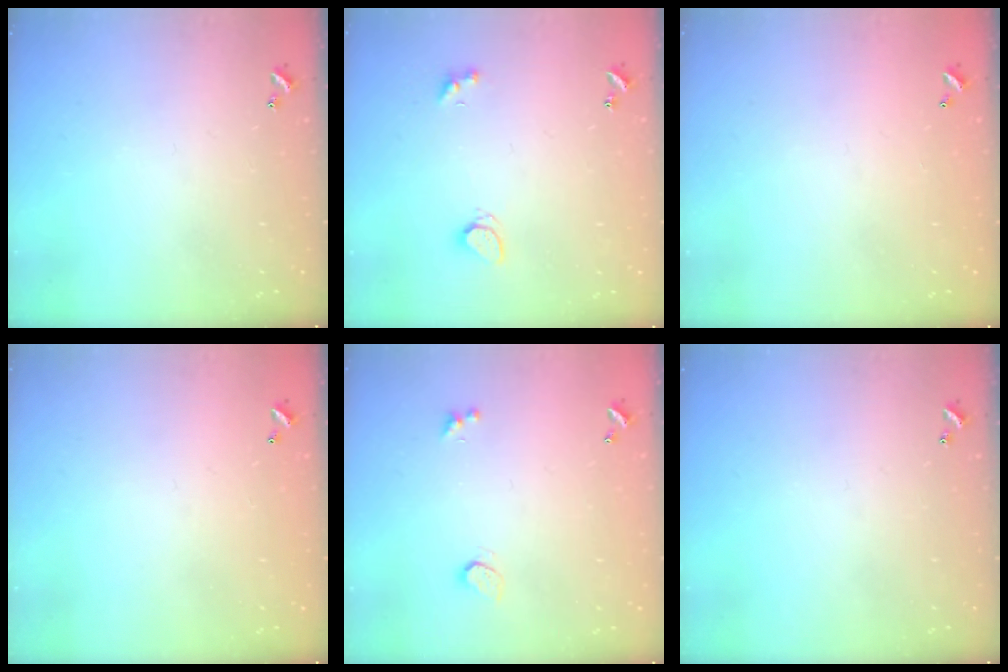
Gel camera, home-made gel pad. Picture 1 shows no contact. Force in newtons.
{"total": 2.1, "press": 2.0, "slide": 0.6}
{"total": 2.9, "press": 2.9, "slide": 0.1}
{"total": 2.8, "press": 2.8, "slide": 0.1}
{"total": 0.9, "press": 0.8, "slide": 0.4}
{"total": 0.0}